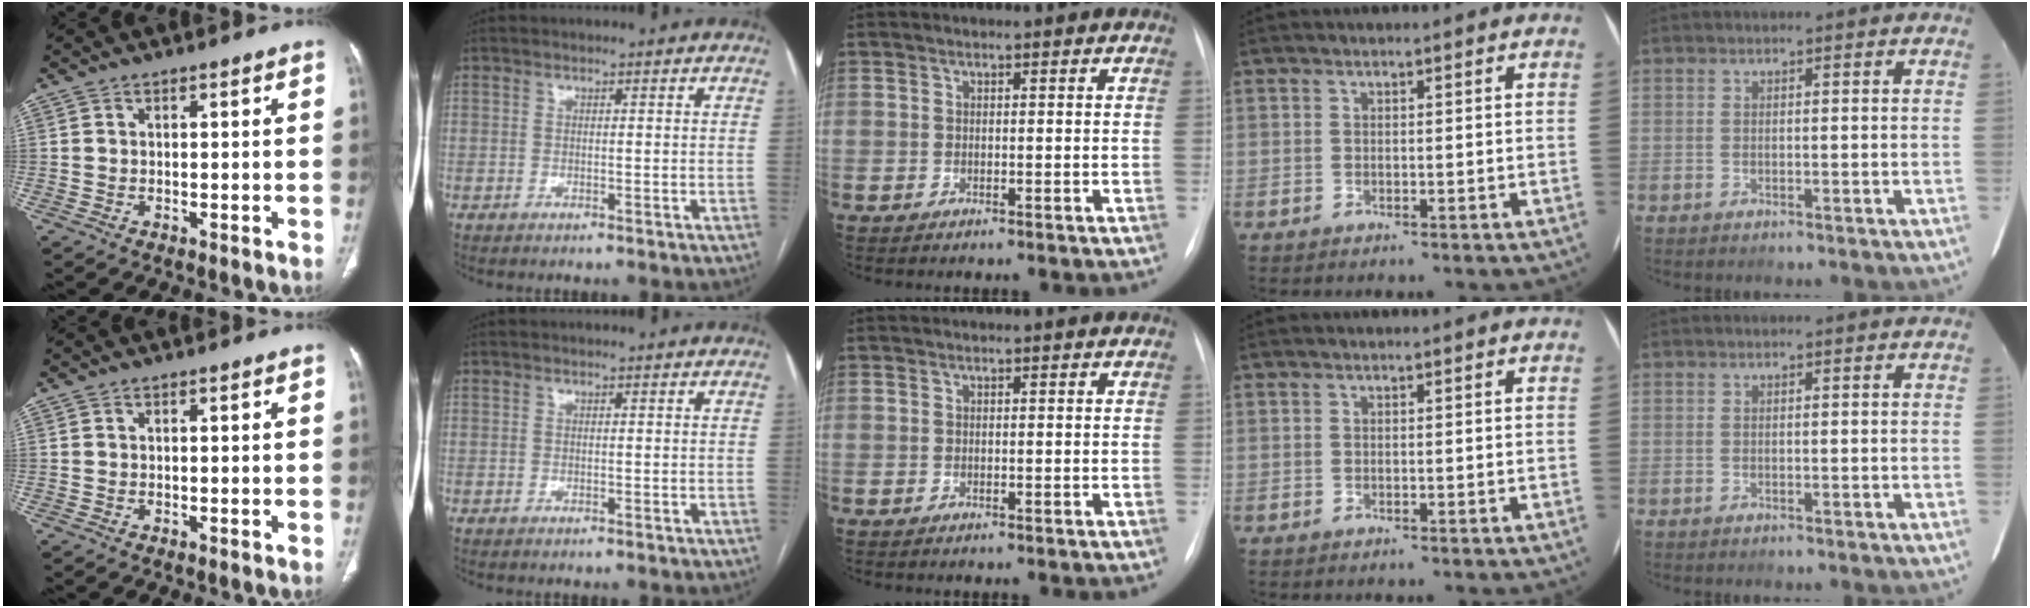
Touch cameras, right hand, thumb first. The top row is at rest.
{}